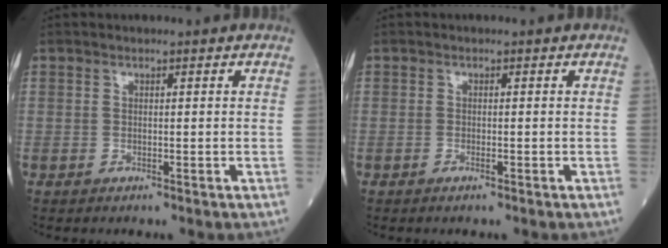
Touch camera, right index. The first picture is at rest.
{"total": 0.7, "force": [-0.5, 0.0, 0.5], "torque": [-0.009, 0.000, -0.008]}